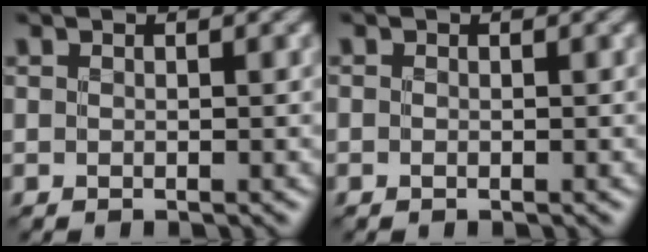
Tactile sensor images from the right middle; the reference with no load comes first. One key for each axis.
{"total": 0.0}